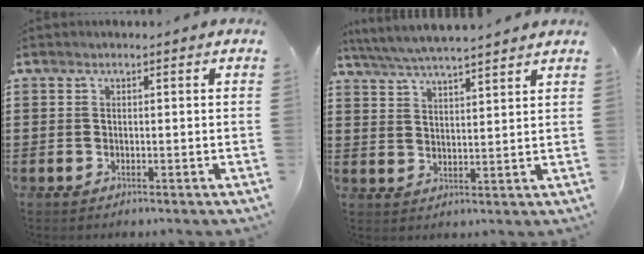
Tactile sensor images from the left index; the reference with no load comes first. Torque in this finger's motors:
{"motor_torque": [1.57, -0.57, 0.31, 0.19]}